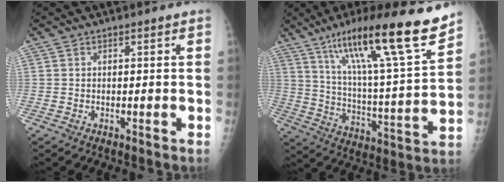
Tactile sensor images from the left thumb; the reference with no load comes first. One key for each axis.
{"total": 23.1, "fx": 15.8, "fy": 2.2, "fz": 16.7, "tx": -0.250, "ty": -0.060, "tz": 0.262}